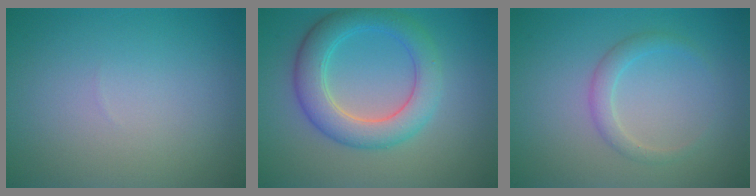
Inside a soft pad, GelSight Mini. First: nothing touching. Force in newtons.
{"total": 5.3, "press": 5.3, "slide": 0.2}
{"total": 1.7, "press": 1.7, "slide": 0.1}